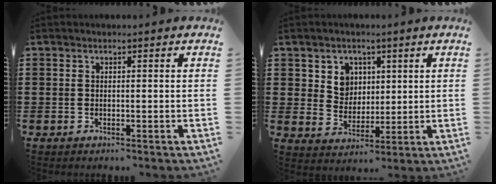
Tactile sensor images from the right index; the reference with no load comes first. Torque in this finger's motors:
{"motor_torque": [0.23, 1.36, 0.08, 0.01]}